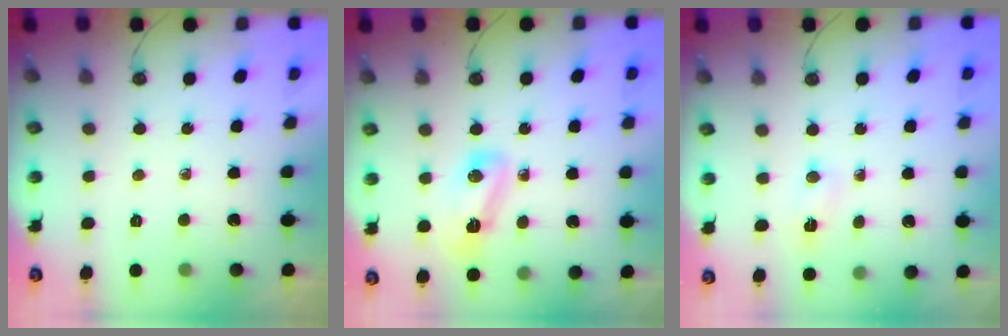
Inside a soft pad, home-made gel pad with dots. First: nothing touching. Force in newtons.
{"total": 6.9, "press": 6.9, "slide": 0.8}
{"total": 2.4, "press": 2.2, "slide": 1.0}